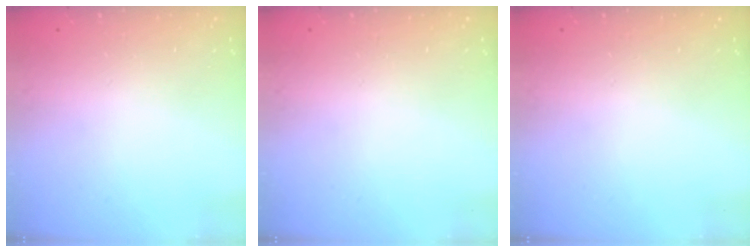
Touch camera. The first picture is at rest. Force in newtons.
{"total": 0.0}
{"total": 0.0}